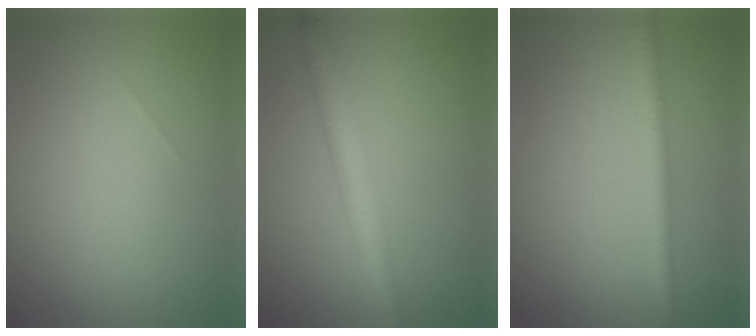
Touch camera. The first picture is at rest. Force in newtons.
{"total": 4.0, "press": 4.0, "slide": 0.1}
{"total": 2.6, "press": 2.6, "slide": 0.1}